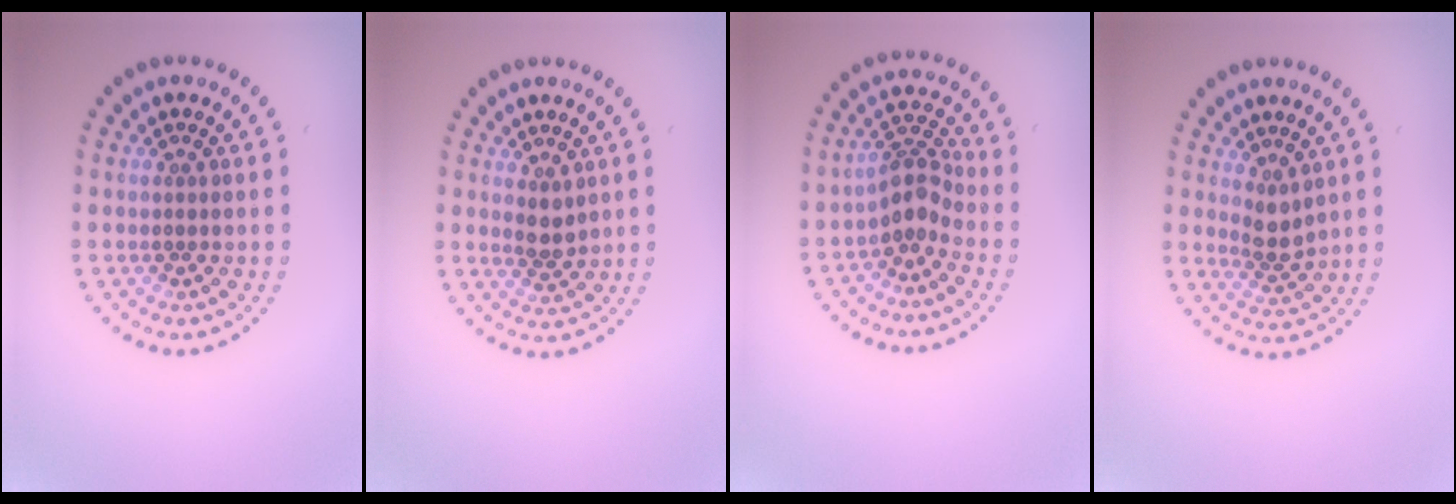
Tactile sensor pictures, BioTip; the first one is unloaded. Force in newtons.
{"total": 1.4, "press": 1.4, "slide": 0.5}
{"total": 2.9, "press": 2.2, "slide": 1.8}
{"total": 2.0, "press": 1.6, "slide": 1.2}